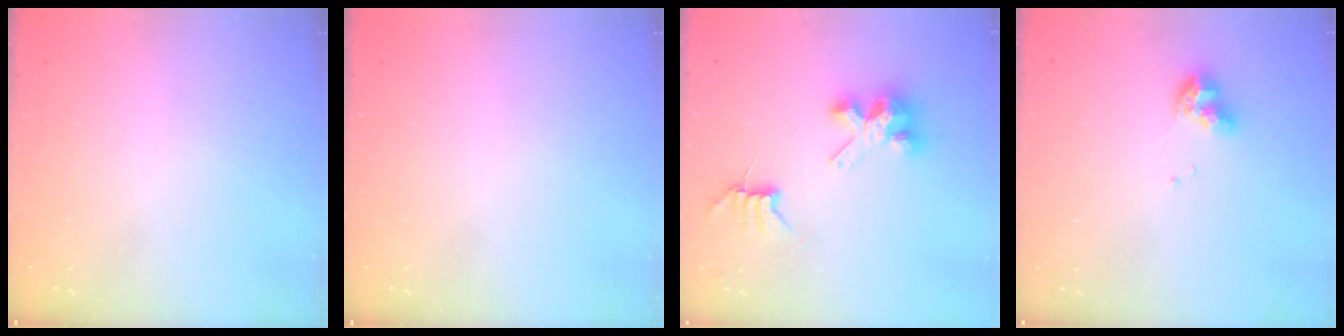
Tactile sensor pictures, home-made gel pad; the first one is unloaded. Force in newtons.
{"total": 0.0}
{"total": 7.2, "press": 7.1, "slide": 0.6}
{"total": 8.6, "press": 8.5, "slide": 0.9}